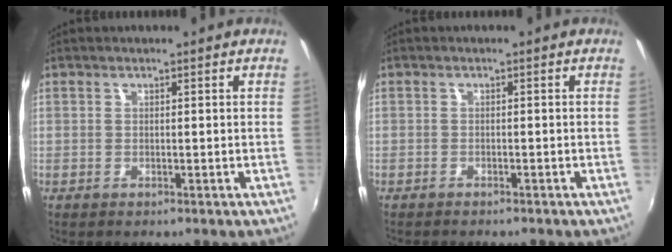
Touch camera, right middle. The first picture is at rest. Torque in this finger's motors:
{"motor_torque": [0.91, -1.23, 0.08, 0.03]}